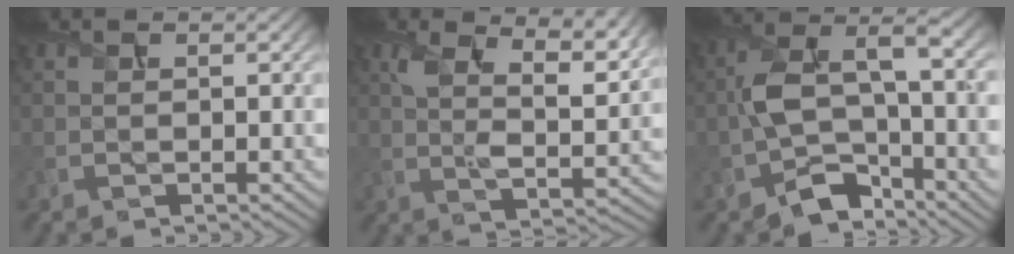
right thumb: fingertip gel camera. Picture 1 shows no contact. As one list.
[{"total": 10.3, "force": [5.5, 4.1, 7.7], "torque": [-0.149, -0.009, 0.092]}, {"total": 10.4, "force": [-3.0, 5.4, 8.3], "torque": [-0.154, 0.004, -0.062]}]